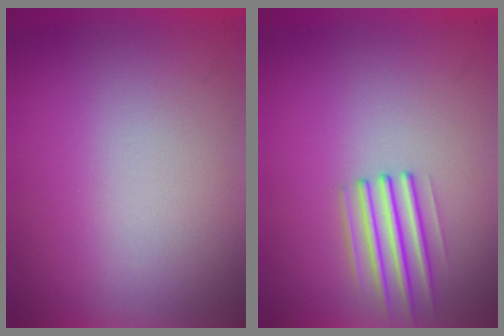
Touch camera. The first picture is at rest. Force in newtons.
{"total": 2.1}